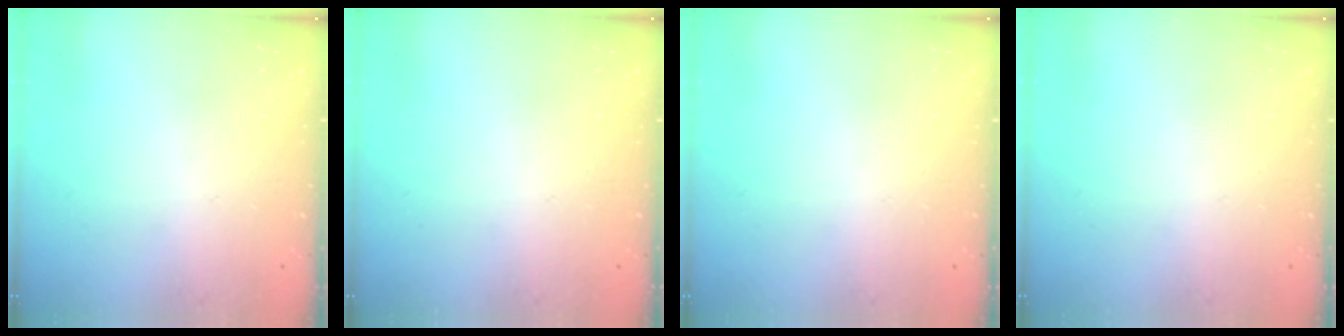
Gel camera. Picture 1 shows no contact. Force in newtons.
{"total": 0.0}
{"total": 0.0}
{"total": 0.0}